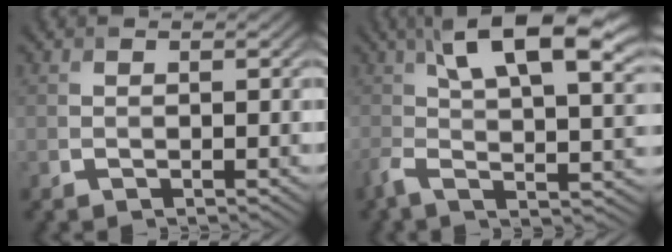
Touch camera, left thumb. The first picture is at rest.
{"total": 12.7, "force": [3.8, 4.2, 11.4], "torque": [-0.212, -0.003, 0.069]}